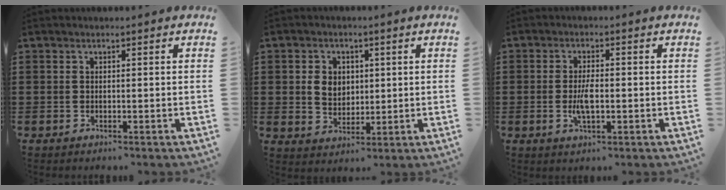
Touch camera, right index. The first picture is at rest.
{"total": 4.3, "force": [0.8, 3.7, 2.1], "torque": [-0.054, 0.013, 0.011]}
{"total": 4.1, "force": [-0.6, 1.4, 3.8], "torque": [-0.083, -0.003, -0.015]}